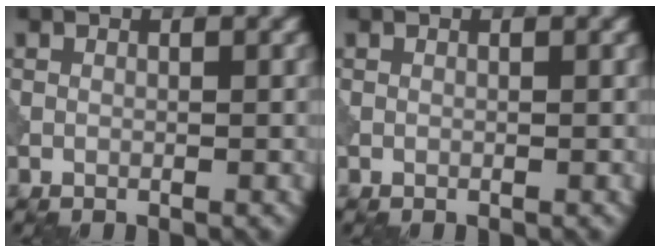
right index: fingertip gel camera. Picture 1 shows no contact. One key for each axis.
{"total": 0.0}